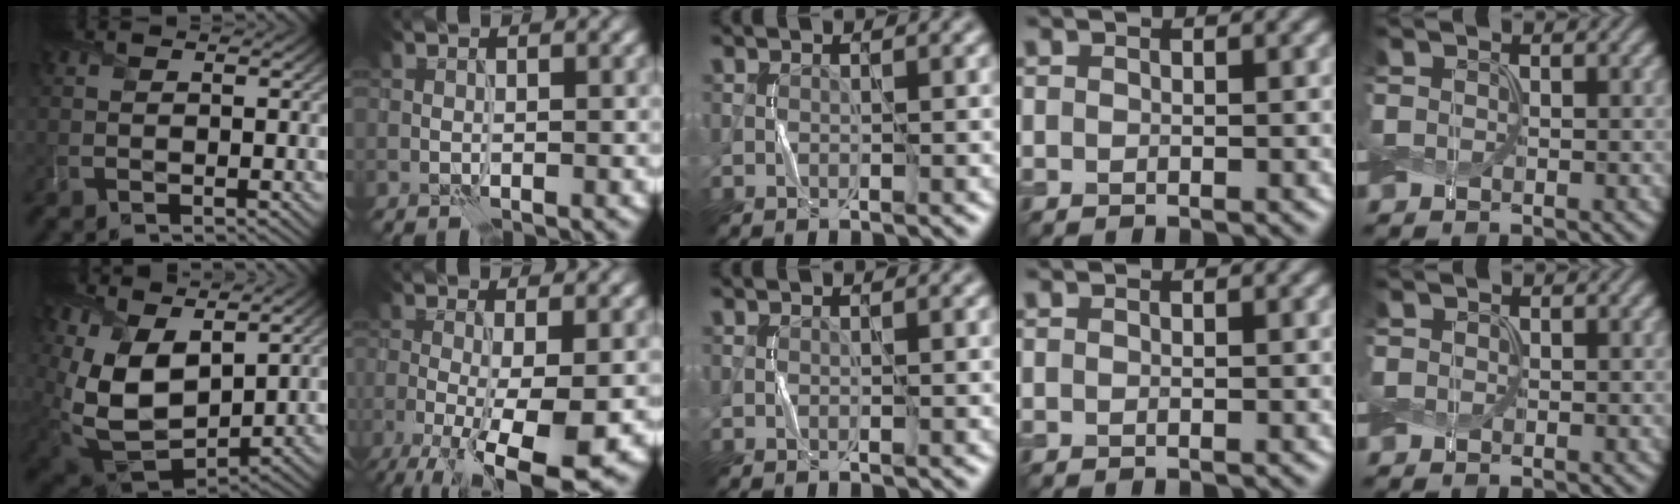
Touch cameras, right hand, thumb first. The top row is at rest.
{"thumb": {"total": 13.4, "force": [5.0, 8.0, 9.5], "torque": [-0.232, -0.007, 0.105]}, "index": {"total": 9.3, "force": [-4.0, 2.6, 8.0], "torque": [-0.139, -0.016, -0.064]}}